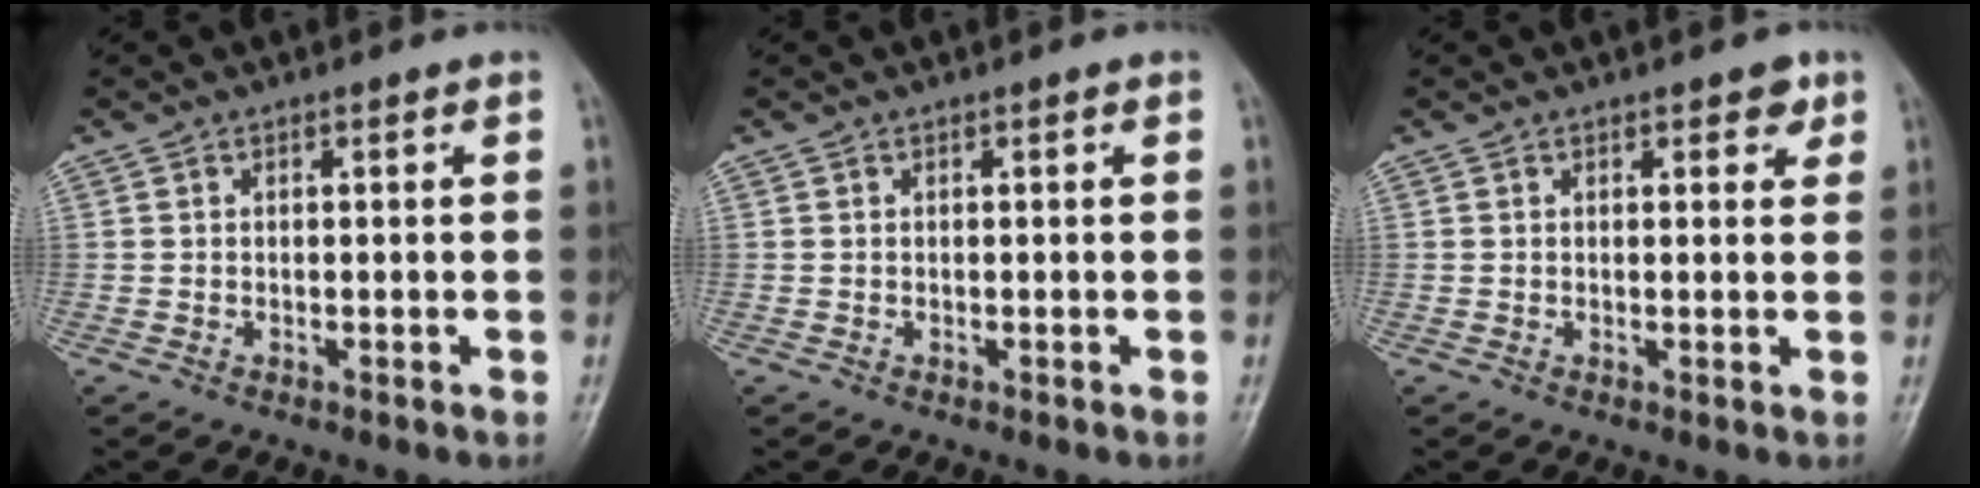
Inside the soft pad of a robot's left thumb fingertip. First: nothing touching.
{"total": 0.0}
{"total": 2.5, "force": [1.4, 1.3, 1.6], "torque": [-0.004, -0.004, 0.015]}